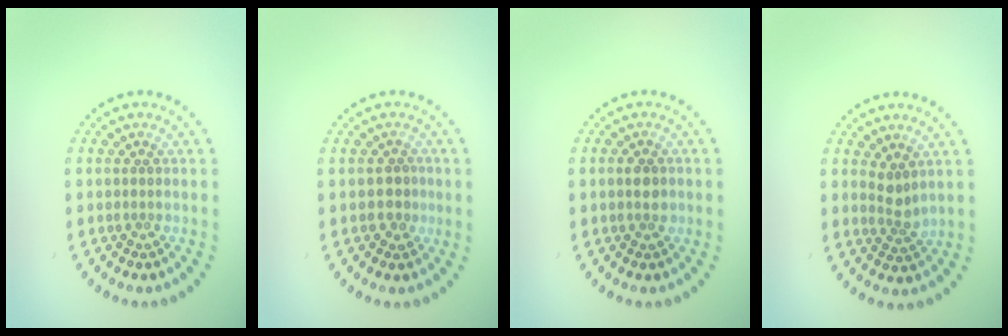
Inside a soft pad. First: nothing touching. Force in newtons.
{"total": 1.6, "press": 1.5, "slide": 0.6}
{"total": 2.1, "press": 2.1, "slide": 0.1}
{"total": 1.9, "press": 1.4, "slide": 1.3}